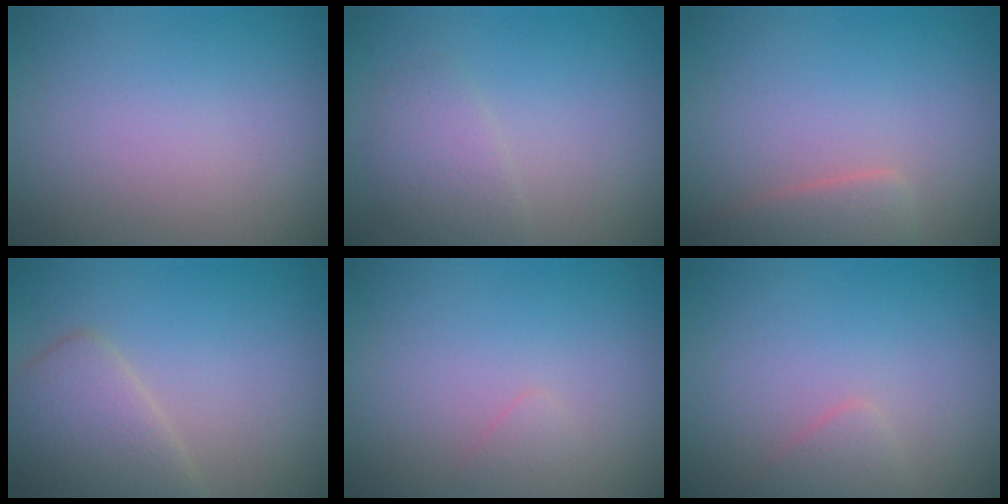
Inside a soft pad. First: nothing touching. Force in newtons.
{"total": 2.0, "press": 2.0, "slide": 0.1}
{"total": 2.2, "press": 2.2, "slide": 0.1}
{"total": 4.4, "press": 4.4, "slide": 0.2}
{"total": 0.6, "press": 0.6, "slide": 0.1}
{"total": 1.2, "press": 1.2, "slide": 0.1}